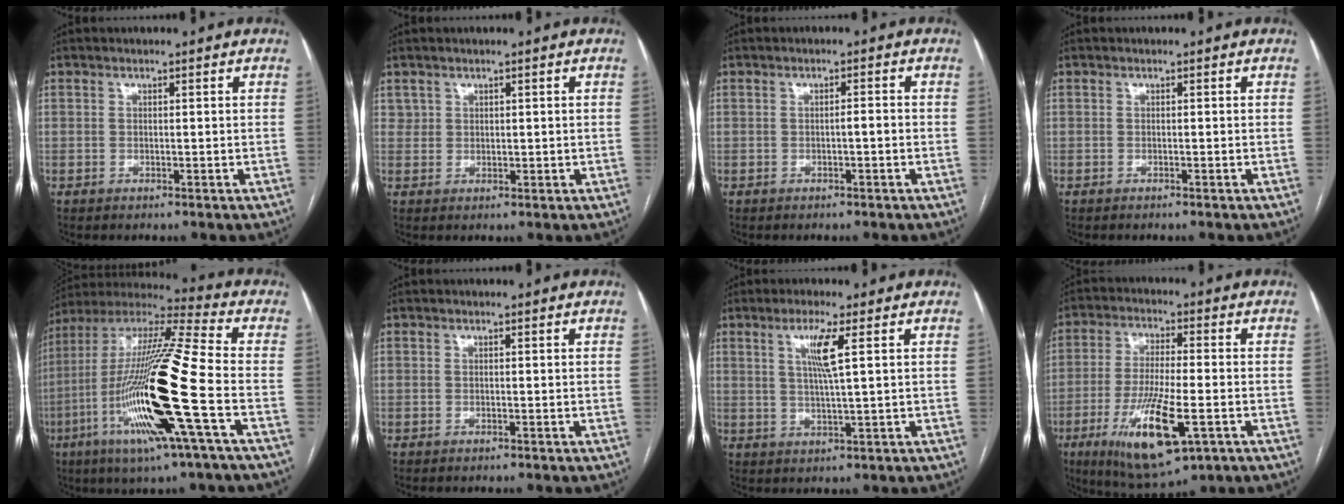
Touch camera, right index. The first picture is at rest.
{"total": 1.7, "force": [1.0, 1.4, 0.1], "torque": [0.009, 0.001, 0.016]}
{"total": 1.2, "force": [-0.4, 0.1, 1.1], "torque": [-0.016, 0.003, -0.005]}
{"total": 0.0}
{"total": 22.9, "force": [-6.6, 0.4, 22.0], "torque": [-0.446, -0.027, -0.130]}
{"total": 0.0}
{"total": 4.9, "force": [1.7, -0.6, 4.5], "torque": [-0.088, -0.002, 0.034]}
{"total": 14.1, "force": [-5.4, 2.8, 12.7], "torque": [-0.244, -0.028, -0.083]}